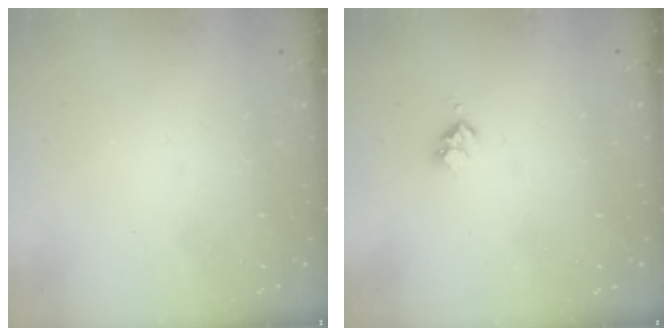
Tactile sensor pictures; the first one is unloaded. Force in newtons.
{"total": 2.5, "press": 2.5, "slide": 0.3}